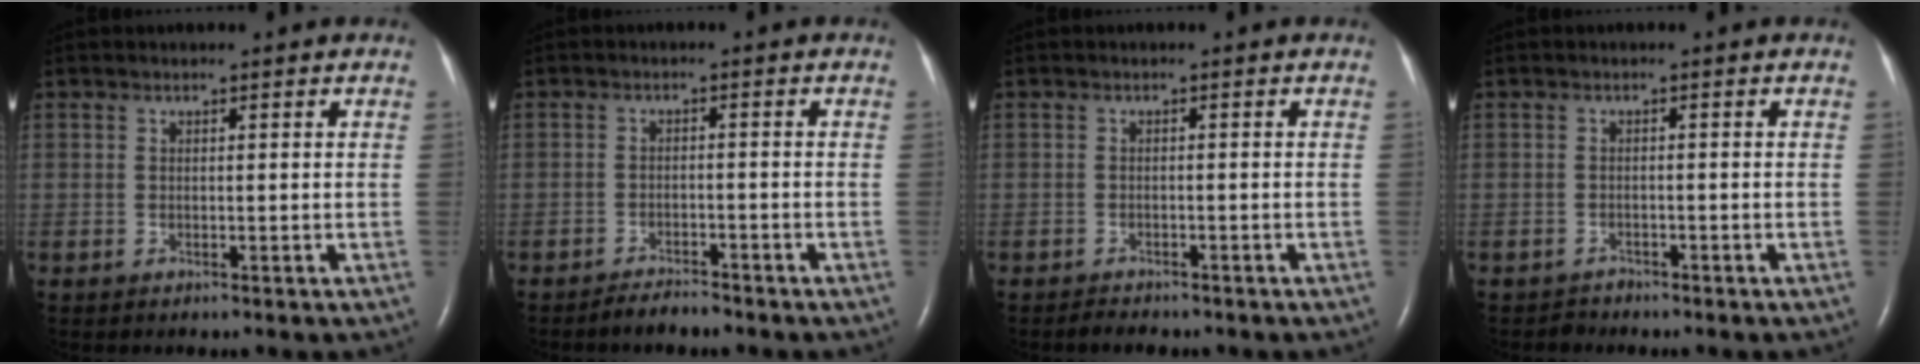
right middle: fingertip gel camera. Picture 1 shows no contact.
{"total": 2.7, "force": [-2.5, 0.4, 0.8], "torque": [-0.021, -0.006, -0.042]}
{"total": 2.3, "force": [-2.0, 0.8, 0.8], "torque": [-0.021, -0.005, -0.025]}
{"total": 1.2, "force": [-1.0, 0.4, -0.6], "torque": [0.008, -0.003, -0.018]}